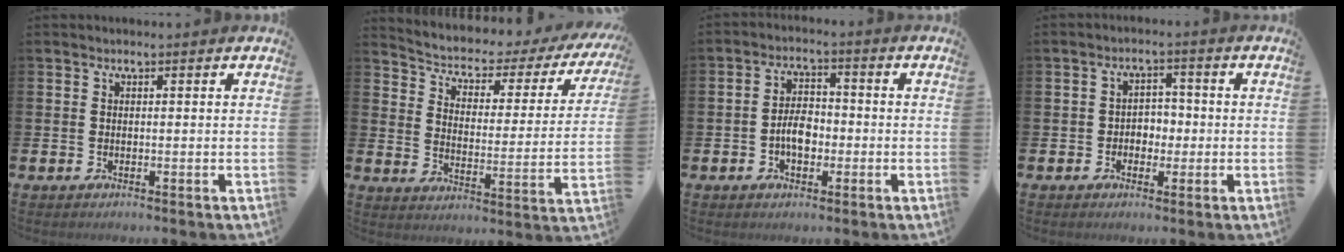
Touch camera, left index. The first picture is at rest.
{"total": 3.8, "force": [3.1, 1.7, 1.4], "torque": [-0.054, -0.031, 0.043]}
{"total": 4.1, "force": [-1.1, 2.4, 3.1], "torque": [-0.049, 0.004, -0.022]}
{"total": 2.5, "force": [-0.9, 2.2, 0.9], "torque": [-0.023, 0.011, -0.023]}